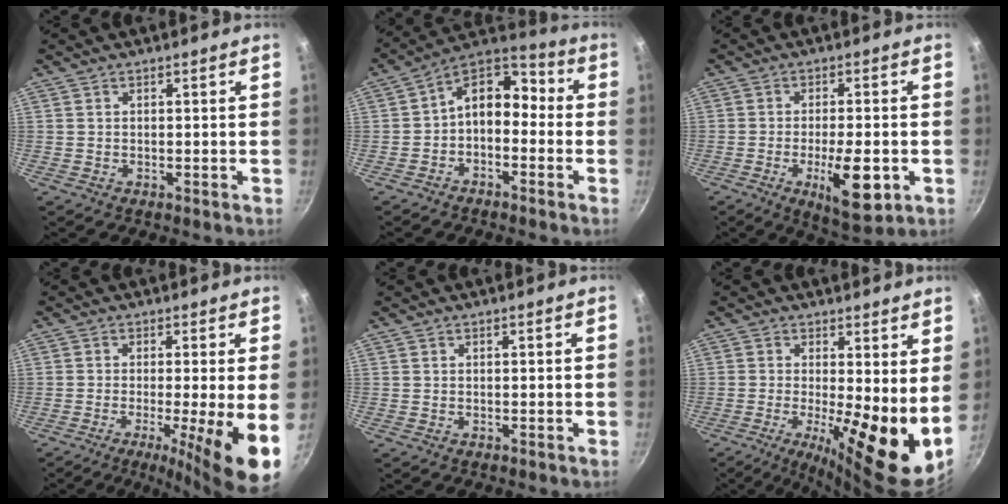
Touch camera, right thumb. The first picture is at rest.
{"total": 9.9, "force": [-1.7, 6.8, 7.0], "torque": [-0.089, 0.063, -0.045]}
{"total": 13.3, "force": [-4.1, 4.4, 11.9], "torque": [-0.179, 0.006, -0.056]}
{"total": 11.3, "force": [-2.4, 1.1, 11.0], "torque": [-0.164, -0.013, -0.035]}
{"total": 0.0}
{"total": 13.7, "force": [-0.8, 3.5, 13.2], "torque": [-0.182, -0.022, -0.014]}